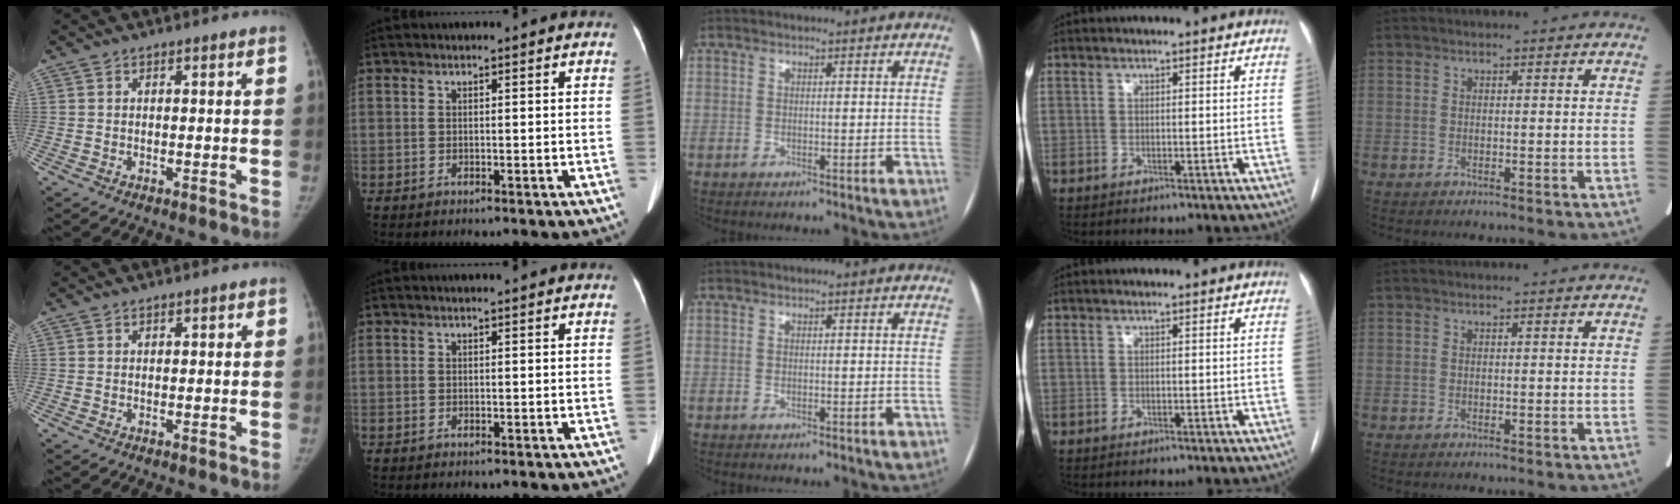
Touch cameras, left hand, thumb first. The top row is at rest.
{"thumb": {"total": 0.7, "force": [0.3, 0.5, 0.5], "torque": [0.000, 0.001, 0.003]}, "index": {"total": 1.8, "force": [1.6, 0.0, 0.9], "torque": [-0.009, 0.016, 0.020]}}